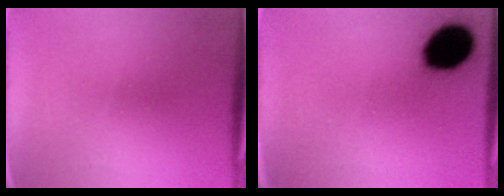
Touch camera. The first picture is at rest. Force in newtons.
{"total": 13.9}